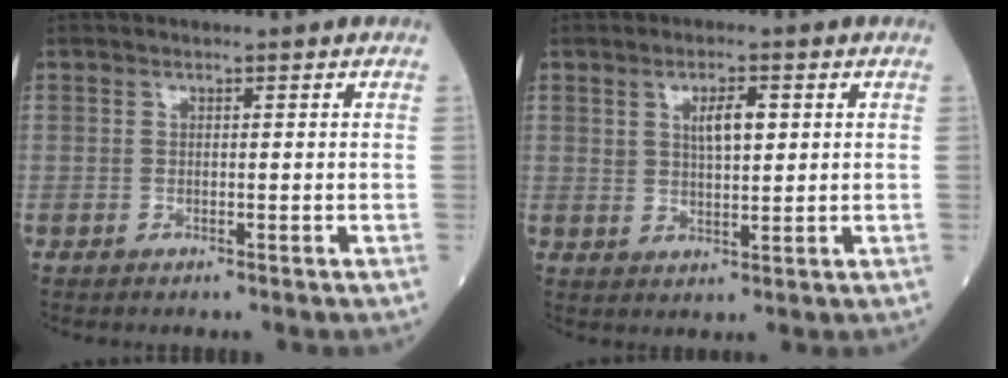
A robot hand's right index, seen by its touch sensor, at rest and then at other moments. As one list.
[{"total": 4.1, "force": [1.4, 1.4, 3.6], "torque": [-0.062, 0.002, 0.025]}]